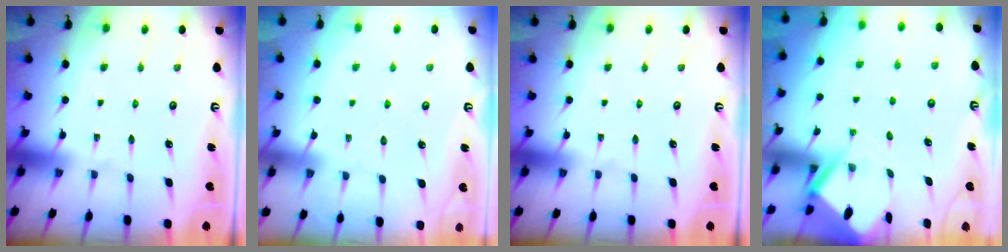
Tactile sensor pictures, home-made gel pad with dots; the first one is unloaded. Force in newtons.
{"total": 5.0, "press": 4.9, "slide": 0.7}
{"total": 0.0}
{"total": 3.9, "press": 3.9, "slide": 0.3}